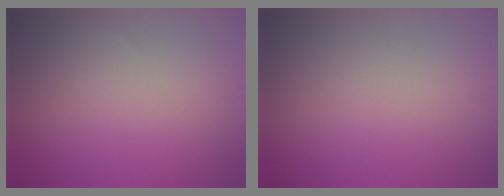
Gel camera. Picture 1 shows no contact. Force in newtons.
{"total": 0.0}